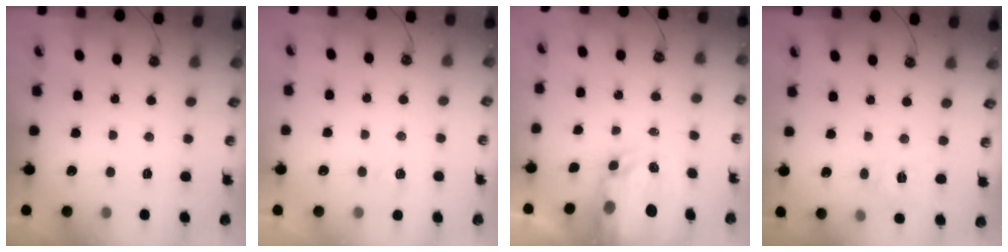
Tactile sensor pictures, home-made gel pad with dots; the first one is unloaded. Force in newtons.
{"total": 5.4, "press": 5.4, "slide": 0.7}
{"total": 6.1, "press": 6.1, "slide": 0.6}
{"total": 8.3, "press": 8.3, "slide": 0.5}